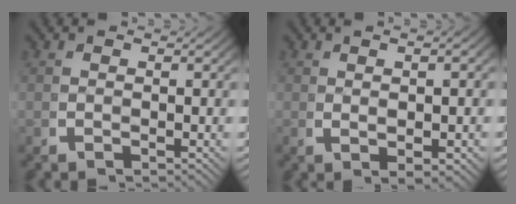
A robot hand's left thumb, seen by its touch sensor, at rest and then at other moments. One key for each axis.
{"total": 3.1, "fx": 0.3, "fy": 1.0, "fz": 2.9, "tx": -0.042, "ty": 0.003, "tz": 0.006}